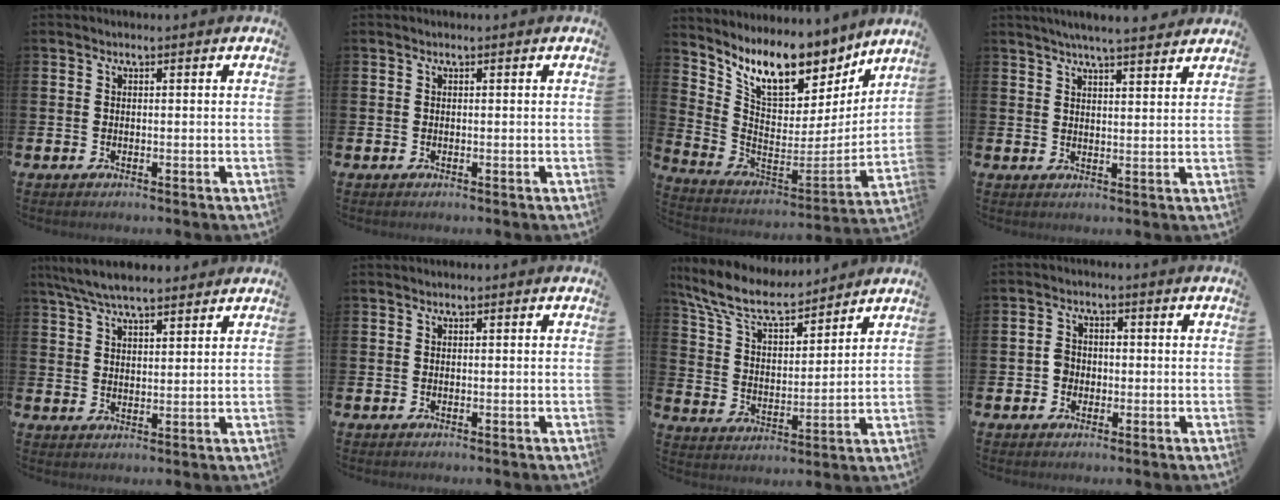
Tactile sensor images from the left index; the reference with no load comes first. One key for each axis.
{"total": 0.0}
{"total": 11.7, "fx": 9.6, "fy": 4.7, "fz": 4.8, "tx": -0.124, "ty": -0.063, "tz": 0.172}
{"total": 4.9, "fx": 4.8, "fy": -0.2, "fz": 1.3, "tx": -0.029, "ty": -0.021, "tz": 0.084}
{"total": 6.5, "fx": 6.0, "fy": 1.2, "fz": 2.2, "tx": -0.060, "ty": -0.015, "tz": 0.112}
{"total": 0.0}
{"total": 9.1, "fx": 8.1, "fy": 2.5, "fz": 3.4, "tx": -0.100, "ty": -0.047, "tz": 0.144}
{"total": 2.4, "fx": -0.5, "fy": 2.2, "fz": 0.9, "tx": -0.007, "ty": 0.003, "tz": -0.017}